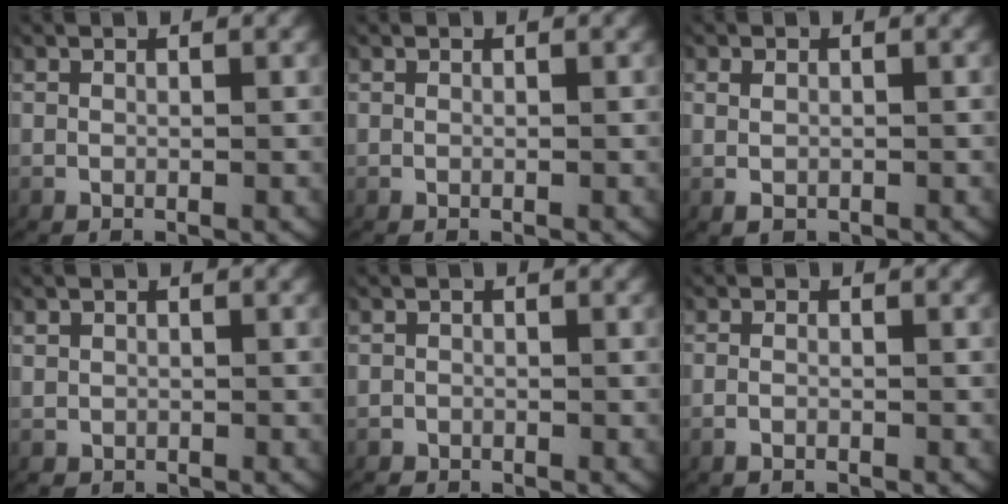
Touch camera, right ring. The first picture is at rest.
{"total": 0.0}
{"total": 1.4, "force": [-0.3, 1.1, 0.7], "torque": [-0.027, -0.008, 0.003]}
{"total": 1.4, "force": [-0.4, 1.3, 0.0], "torque": [-0.007, -0.007, -0.001]}
{"total": 1.0, "force": [-0.7, 0.6, -0.3], "torque": [-0.001, -0.009, -0.010]}
{"total": 1.1, "force": [-0.7, 0.5, 0.7], "torque": [-0.023, -0.006, -0.012]}